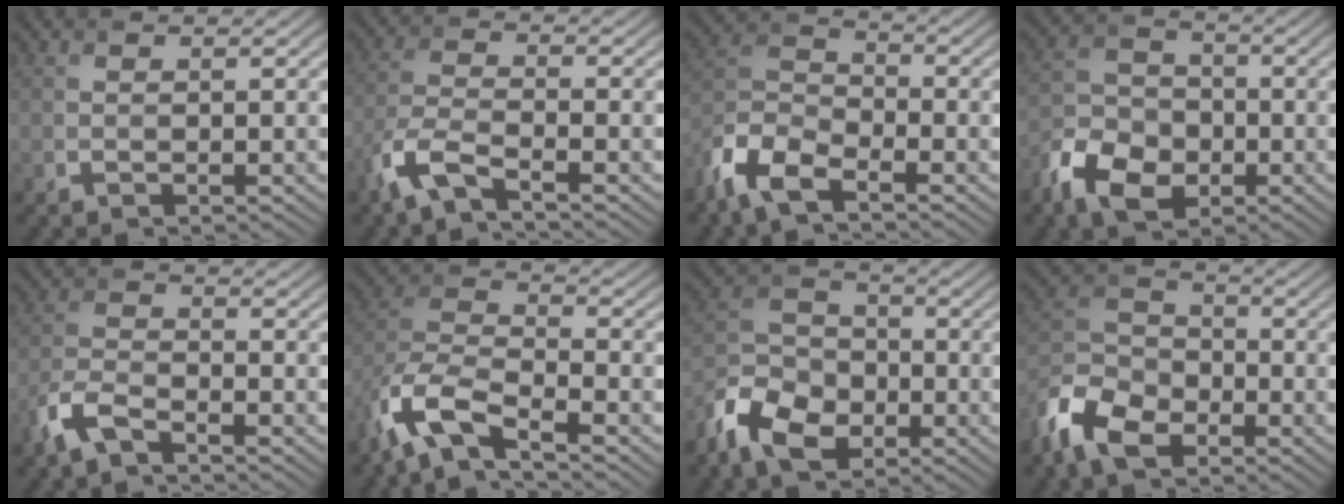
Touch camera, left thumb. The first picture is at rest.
{"total": 5.4, "force": [-3.7, 1.4, 3.7], "torque": [-0.089, -0.008, -0.092]}
{"total": 7.9, "force": [-5.5, 3.1, 4.8], "torque": [-0.109, -0.006, -0.131]}
{"total": 8.4, "force": [-4.3, 5.6, 4.5], "torque": [-0.101, -0.010, -0.098]}
{"total": 4.9, "force": [-3.5, 1.6, 3.0], "torque": [-0.076, -0.007, -0.087]}
{"total": 9.8, "force": [-6.7, 3.1, 6.5], "torque": [-0.137, -0.003, -0.154]}
{"total": 9.1, "force": [-5.2, 5.8, 4.7], "torque": [-0.109, -0.011, -0.121]}
{"total": 9.6, "force": [-6.0, 5.4, 5.2], "torque": [-0.124, -0.012, -0.143]}